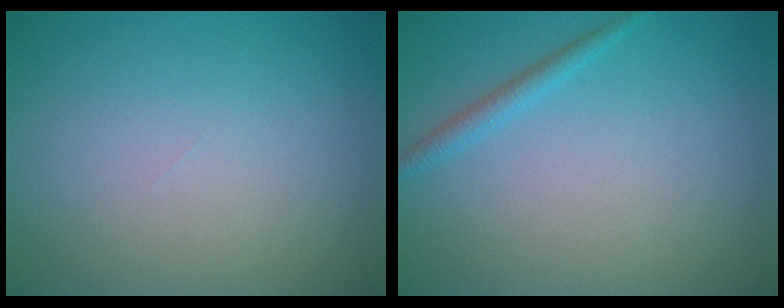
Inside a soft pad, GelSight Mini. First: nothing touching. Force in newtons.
{"total": 1.3, "press": 1.3, "slide": 0.1}